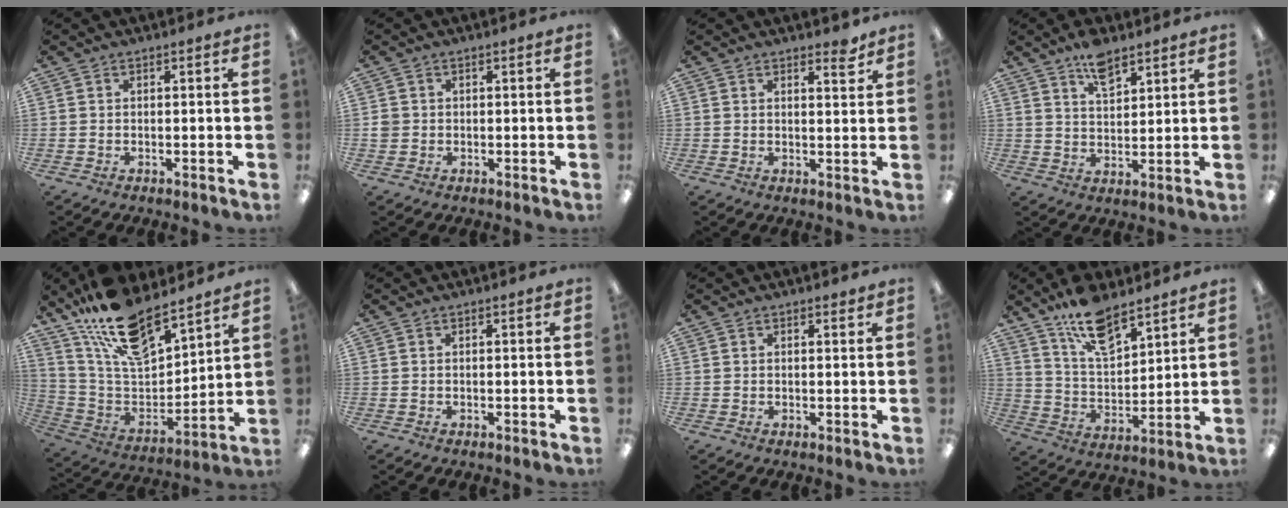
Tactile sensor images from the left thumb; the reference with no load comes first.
{"total": 1.7, "force": [0.0, 1.7, 0.4], "torque": [-0.007, 0.004, -0.002]}
{"total": 3.3, "force": [2.7, 0.8, 1.6], "torque": [-0.012, -0.015, 0.043]}
{"total": 7.2, "force": [5.3, 3.1, 3.8], "torque": [-0.055, -0.027, 0.092]}
{"total": 18.1, "force": [14.6, 6.2, 8.7], "torque": [-0.168, -0.090, 0.260]}
{"total": 0.0}
{"total": 1.0, "force": [0.8, 0.3, 0.4], "torque": [-0.009, 0.000, 0.015]}
{"total": 13.5, "force": [10.3, 5.4, 6.8], "torque": [-0.120, -0.055, 0.186]}